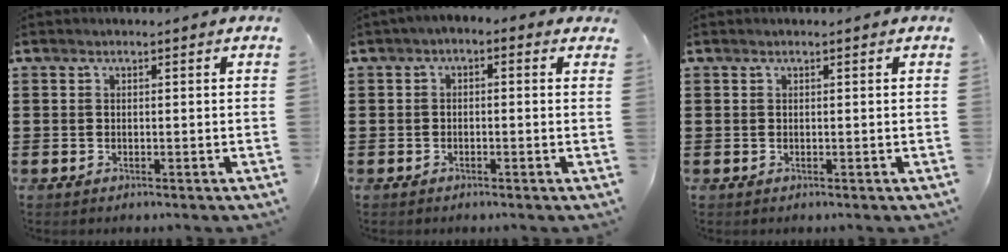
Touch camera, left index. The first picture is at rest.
{"total": 1.4, "force": [-1.2, 0.5, 0.6], "torque": [-0.013, 0.004, -0.025]}
{"total": 0.0}